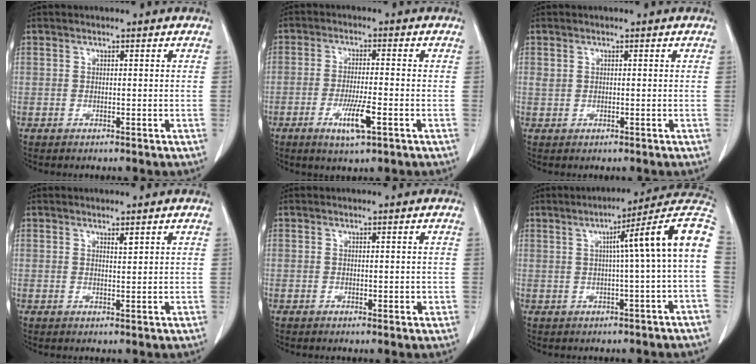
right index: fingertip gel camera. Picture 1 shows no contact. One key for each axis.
{"total": 6.0, "fx": -2.6, "fy": 0.7, "fz": 5.3, "tx": -0.101, "ty": -0.007, "tz": -0.043}
{"total": 0.8, "fx": 0.4, "fy": 0.6, "fz": 0.3, "tx": -0.007, "ty": 0.008, "tz": 0.009}
{"total": 1.0, "fx": 0.7, "fy": 0.1, "fz": 0.7, "tx": -0.014, "ty": -0.006, "tz": 0.011}
{"total": 0.9, "fx": -0.1, "fy": 0.5, "fz": 0.7, "tx": -0.009, "ty": 0.001, "tz": 0.001}
{"total": 11.8, "fx": 1.2, "fy": -1.1, "fz": 11.7, "tx": -0.149, "ty": 0.034, "tz": 0.011}